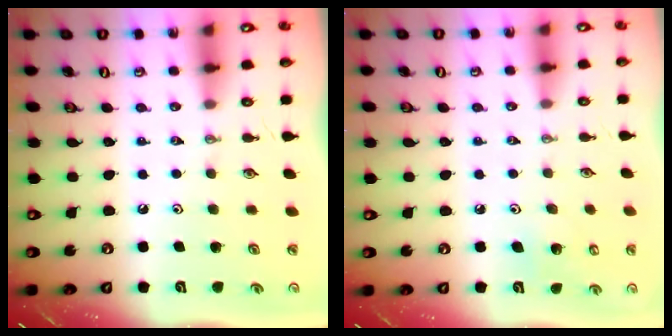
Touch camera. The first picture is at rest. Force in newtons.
{"total": 5.7, "press": 5.7, "slide": 0.4}